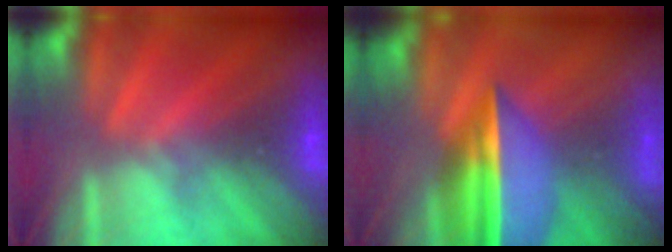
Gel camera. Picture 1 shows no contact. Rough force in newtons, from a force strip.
{"total": 6.1}